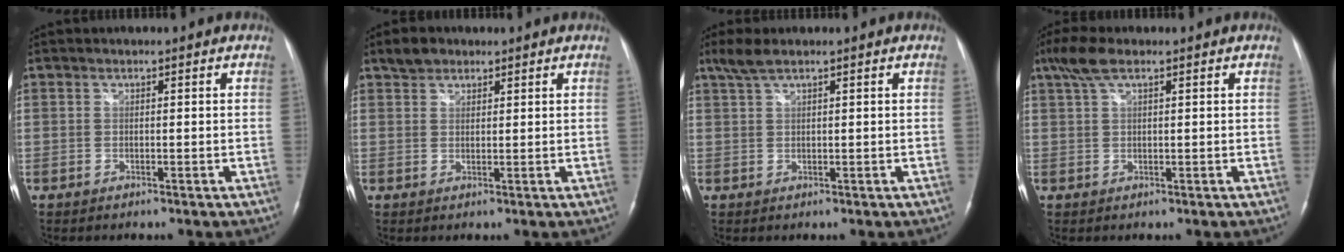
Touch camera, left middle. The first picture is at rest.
{"total": 2.9, "force": [2.2, 1.7, 0.8], "torque": [-0.020, 0.012, 0.039]}
{"total": 2.9, "force": [2.2, 0.3, 1.8], "torque": [-0.049, 0.013, 0.049]}
{"total": 4.4, "force": [2.8, 1.1, 3.2], "torque": [-0.077, 0.024, 0.058]}